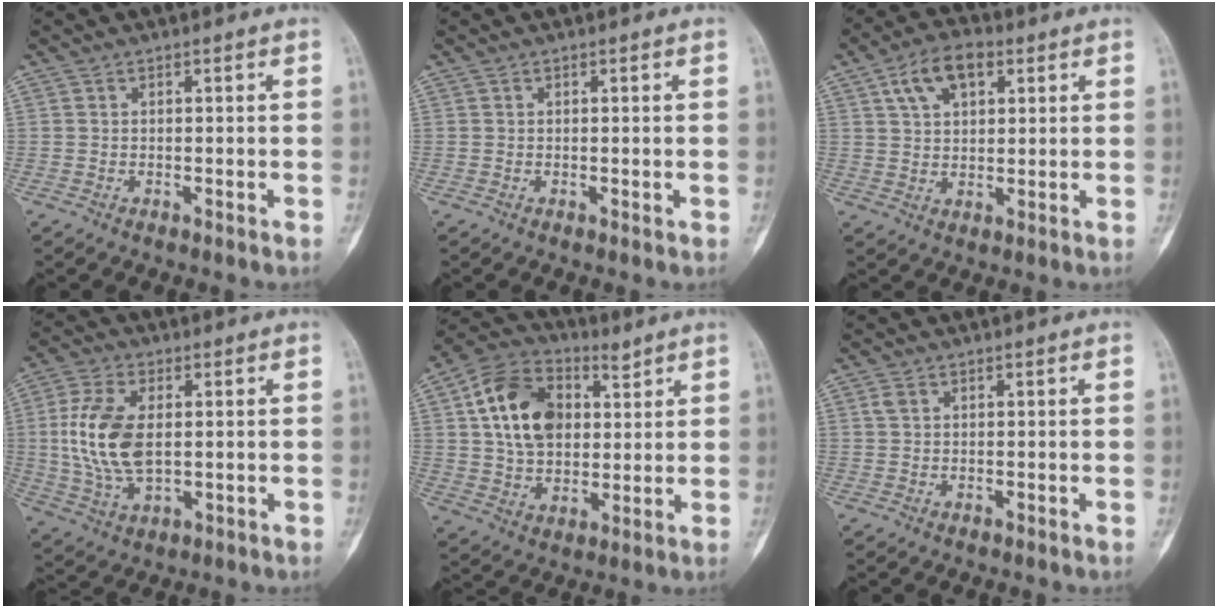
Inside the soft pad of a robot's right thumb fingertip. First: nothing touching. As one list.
[{"total": 0.6, "force": [-0.1, 0.2, 0.5], "torque": [-0.004, -0.001, 0.000]}, {"total": 8.9, "force": [3.9, 5.1, 6.2], "torque": [-0.095, 0.006, 0.065]}, {"total": 12.8, "force": [0.8, 7.1, 10.6], "torque": [-0.220, -0.002, 0.019]}, {"total": 15.6, "force": [4.9, 10.7, 10.1], "torque": [-0.156, -0.004, 0.086]}, {"total": 0.9, "force": [0.2, 0.6, 0.6], "torque": [-0.011, 0.004, 0.002]}]